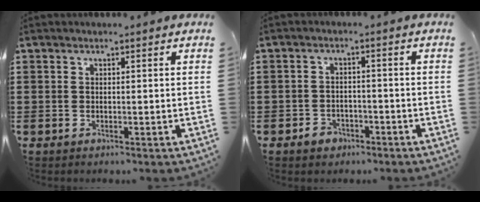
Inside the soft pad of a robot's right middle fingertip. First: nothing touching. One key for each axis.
{"total": 2.3, "fx": -1.8, "fy": 1.4, "fz": 0.5, "tx": -0.015, "ty": 0.003, "tz": -0.039}